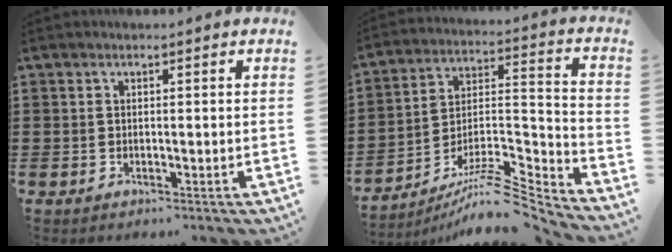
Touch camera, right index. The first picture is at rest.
{"total": 8.8, "force": [-7.1, 1.6, 4.9], "torque": [-0.076, 0.007, -0.137]}